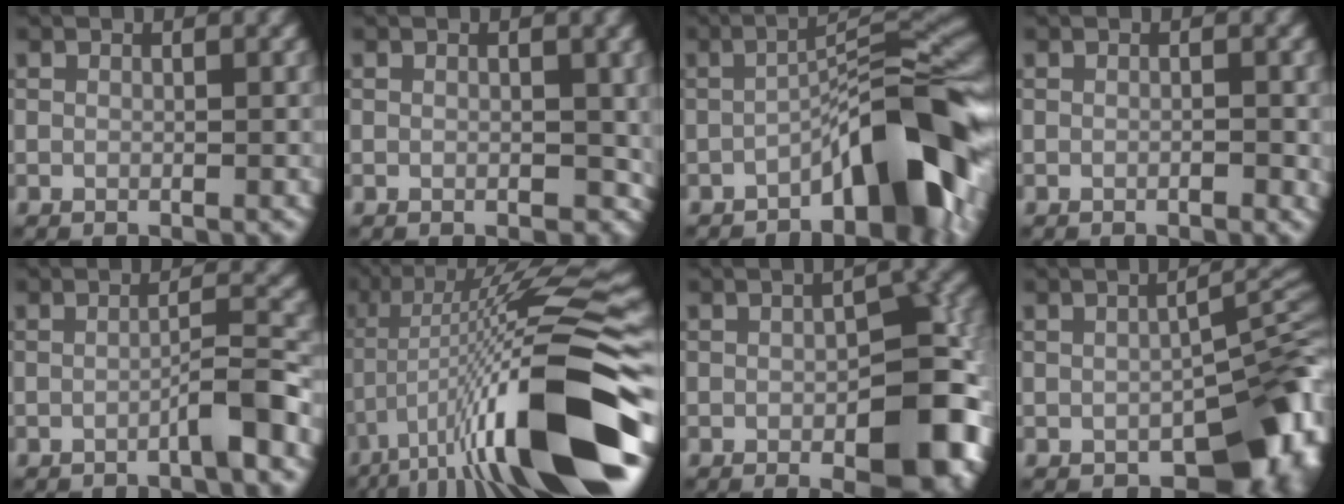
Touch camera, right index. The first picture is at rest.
{"total": 1.9, "force": [0.1, 1.3, 1.4], "torque": [-0.016, -0.004, 0.000]}
{"total": 9.0, "force": [-4.2, 2.3, 7.6], "torque": [-0.096, 0.024, -0.076]}
{"total": 0.9, "force": [-0.4, 0.2, 0.8], "torque": [-0.012, 0.001, -0.006]}
{"total": 2.9, "force": [-1.4, 0.1, 2.5], "torque": [-0.037, 0.017, -0.030]}
{"total": 16.6, "force": [-5.3, 3.4, 15.3], "torque": [-0.256, 0.017, -0.086]}
{"total": 10.7, "force": [-2.8, 4.9, 9.1], "torque": [-0.102, 0.002, -0.037]}
{"total": 9.3, "force": [-4.2, 4.8, 6.7], "torque": [-0.067, -0.018, -0.048]}